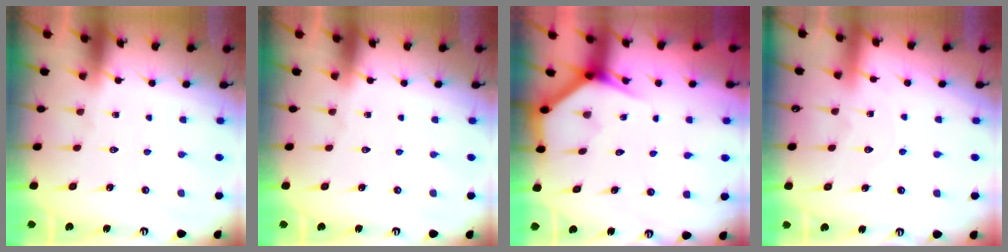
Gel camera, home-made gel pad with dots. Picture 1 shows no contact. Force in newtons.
{"total": 0.0}
{"total": 3.5, "press": 3.5, "slide": 0.3}
{"total": 3.8, "press": 3.8, "slide": 0.4}